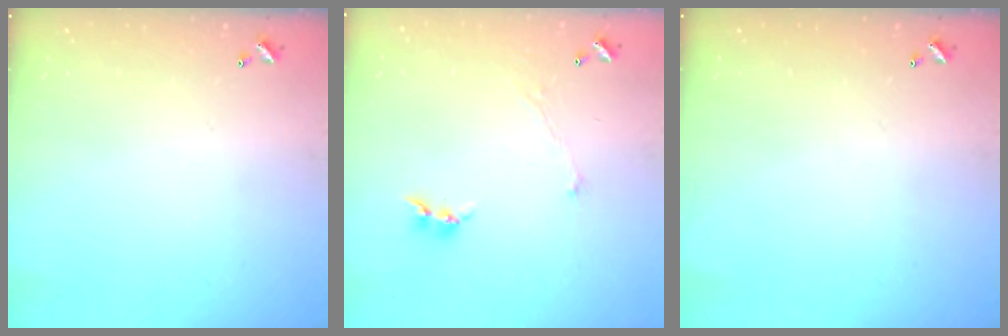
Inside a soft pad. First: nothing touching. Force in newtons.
{"total": 0.8, "press": 0.7, "slide": 0.3}
{"total": 0.0}